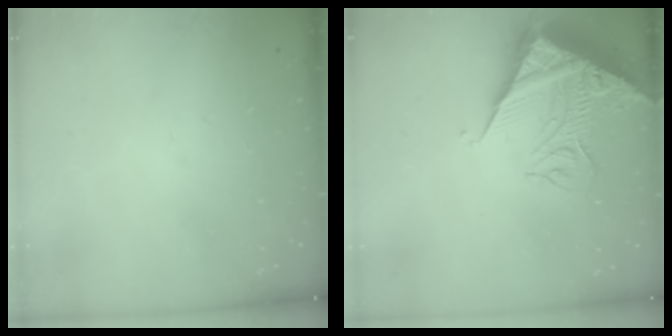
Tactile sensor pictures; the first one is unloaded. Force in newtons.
{"total": 12.0, "press": 11.9, "slide": 0.7}